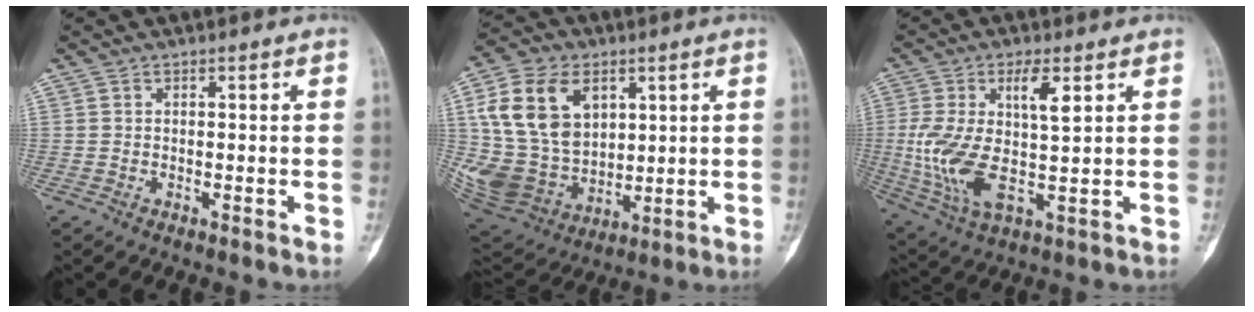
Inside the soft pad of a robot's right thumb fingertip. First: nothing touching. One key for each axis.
{"total": 20.8, "fx": 6.1, "fy": 14.9, "fz": 13.2, "tx": -0.237, "ty": -0.012, "tz": 0.131}
{"total": 14.0, "fx": 2.4, "fy": 5.0, "fz": 12.9, "tx": -0.277, "ty": -0.003, "tz": 0.055}